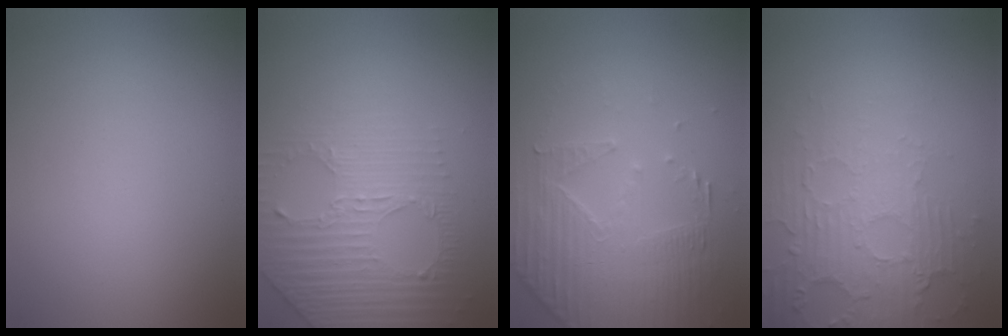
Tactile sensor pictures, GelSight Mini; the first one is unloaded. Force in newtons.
{"total": 4.4, "press": 3.2, "slide": 3.0}
{"total": 4.9, "press": 3.8, "slide": 3.0}
{"total": 5.6, "press": 3.6, "slide": 4.4}